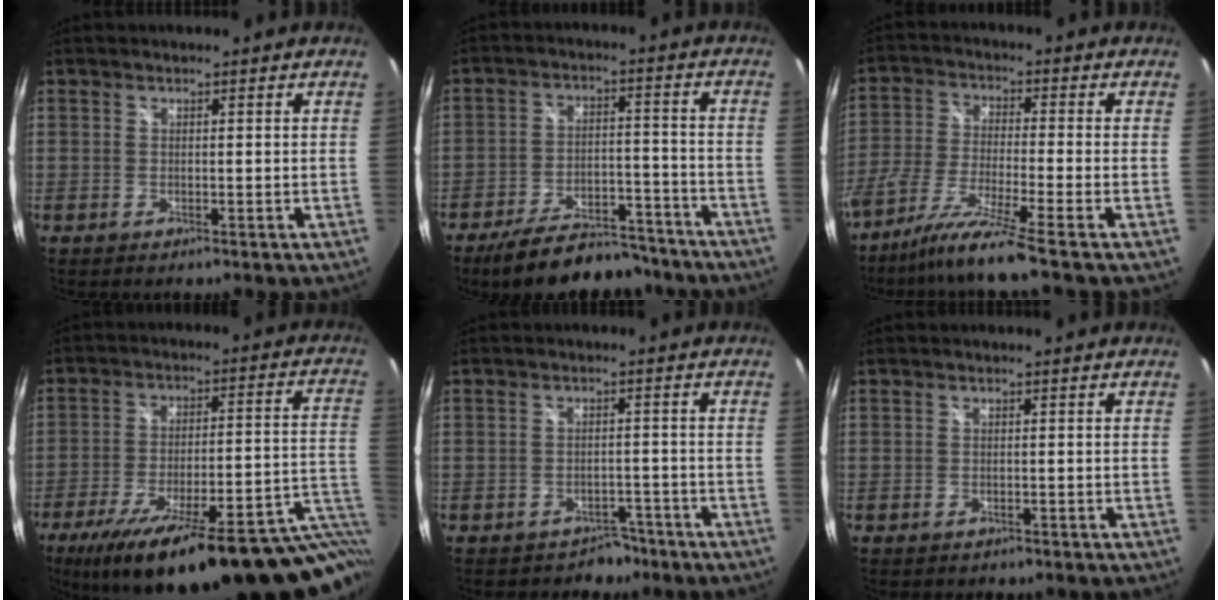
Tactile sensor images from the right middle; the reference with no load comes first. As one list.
[{"total": 16.9, "force": [-14.2, 5.6, 7.2], "torque": [-0.136, 0.003, -0.197]}, {"total": 10.1, "force": [-7.9, -1.7, 6.1], "torque": [-0.122, -0.026, -0.147]}, {"total": 31.8, "force": [-21.6, 6.9, 22.2], "torque": [-0.302, -0.043, -0.295]}, {"total": 3.8, "force": [-2.8, 2.5, 0.2], "torque": [-0.002, 0.016, -0.036]}, {"total": 0.9, "force": [-0.6, 0.6, 0.2], "torque": [-0.006, -0.002, -0.009]}]